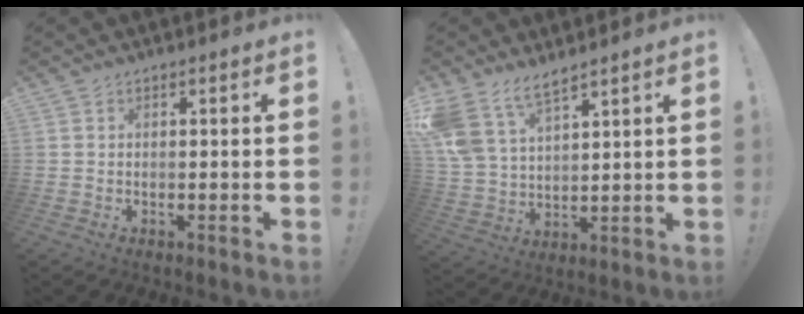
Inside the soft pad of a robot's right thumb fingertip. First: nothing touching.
{"total": 10.6, "force": [8.1, 4.7, 4.9], "torque": [-0.117, -0.045, 0.162]}